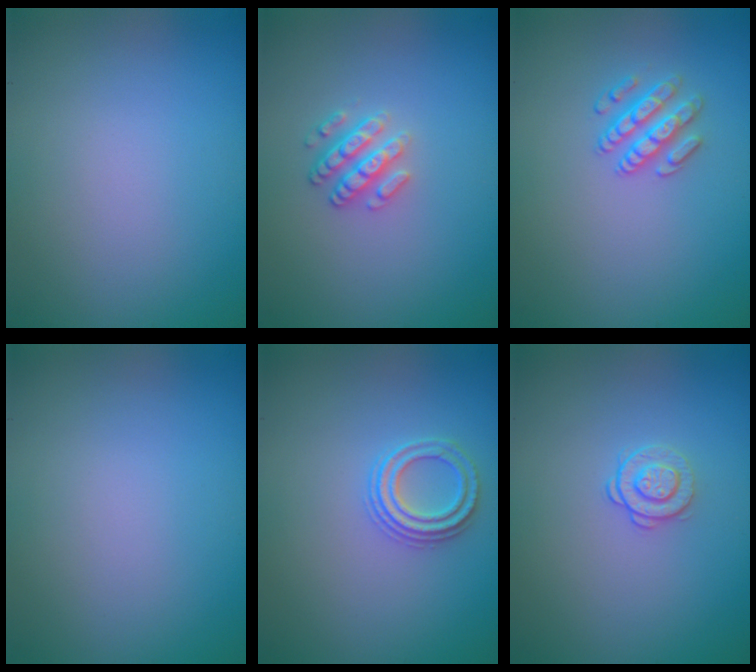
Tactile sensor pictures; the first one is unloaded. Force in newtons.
{"total": 2.6, "press": 2.4, "slide": 1.1}
{"total": 2.4, "press": 2.3, "slide": 0.6}
{"total": 0.0}
{"total": 2.3, "press": 2.2, "slide": 0.8}
{"total": 1.6, "press": 1.2, "slide": 1.0}